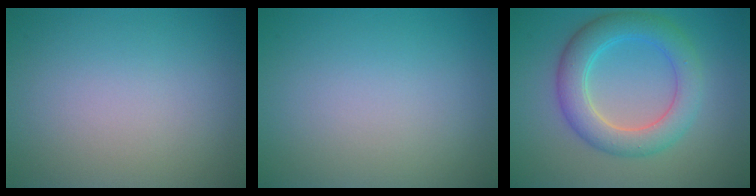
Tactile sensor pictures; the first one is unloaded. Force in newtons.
{"total": 0.0}
{"total": 5.3, "press": 5.3, "slide": 0.2}